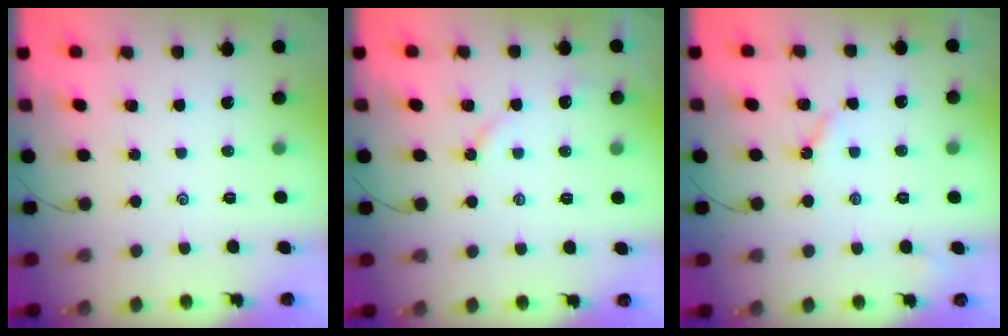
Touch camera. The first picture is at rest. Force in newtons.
{"total": 4.0, "press": 4.0, "slide": 0.5}
{"total": 3.3, "press": 3.3, "slide": 0.6}